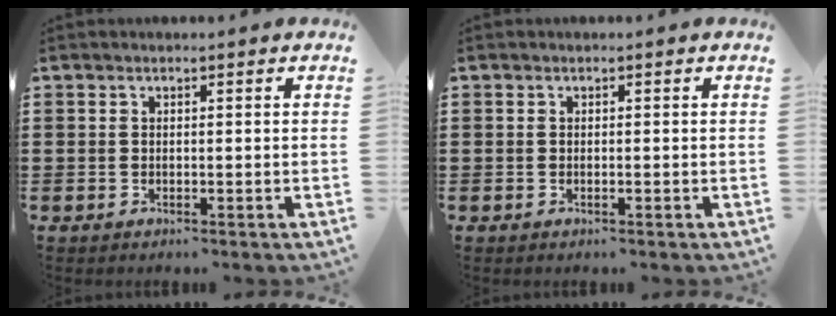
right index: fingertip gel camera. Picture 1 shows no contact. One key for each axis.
{"total": 0.0}